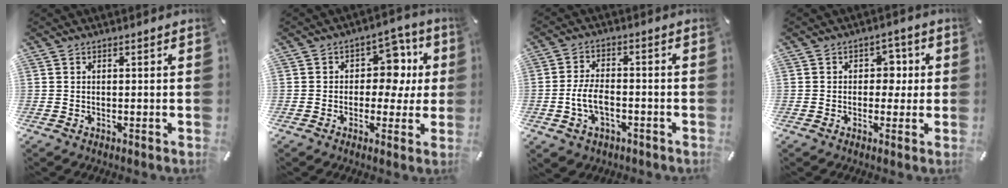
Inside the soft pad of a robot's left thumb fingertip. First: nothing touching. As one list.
[{"total": 10.5, "force": [1.9, 7.7, 6.8], "torque": [-0.086, -0.006, 0.030]}, {"total": 7.9, "force": [-2.2, 5.2, 5.5], "torque": [-0.117, 0.012, -0.041]}, {"total": 4.9, "force": [0.0, 4.1, 2.8], "torque": [-0.026, 0.002, -0.011]}]